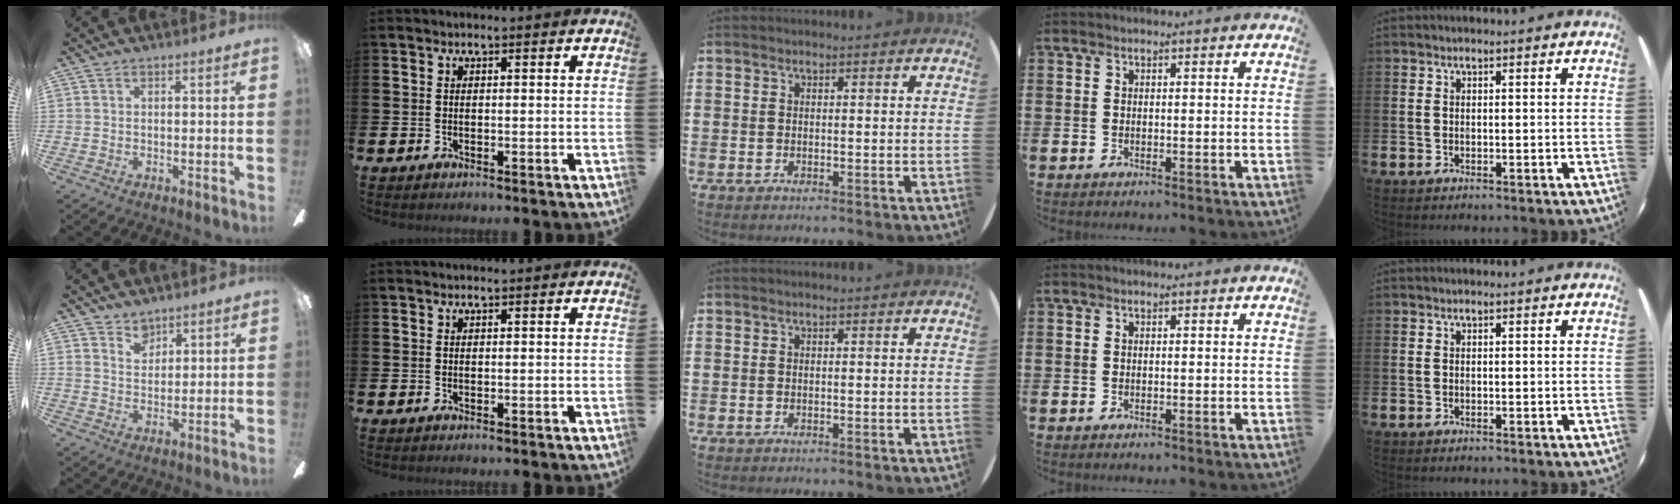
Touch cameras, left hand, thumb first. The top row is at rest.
{"thumb": {"total": 4.0, "force": [3.2, 2.2, 0.6], "torque": [-0.005, -0.014, 0.059]}}